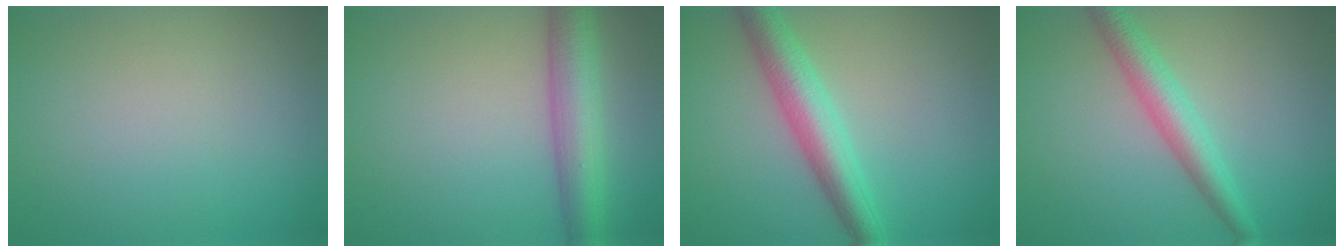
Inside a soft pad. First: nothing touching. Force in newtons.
{"total": 5.8, "press": 5.8, "slide": 0.1}
{"total": 5.0, "press": 5.0, "slide": 0.1}
{"total": 3.8, "press": 3.8, "slide": 0.0}